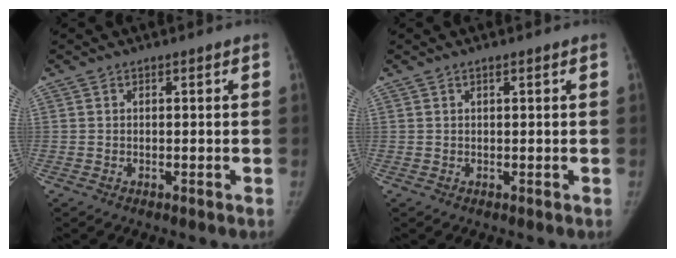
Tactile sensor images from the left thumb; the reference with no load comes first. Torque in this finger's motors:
{"motor_torque": [0.15, 0.00, -0.35, 0.12, -0.05]}